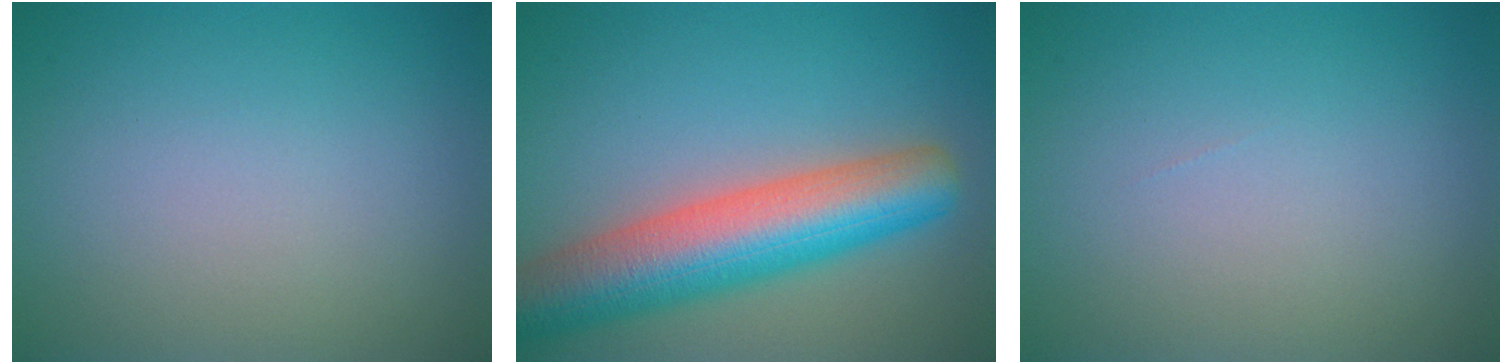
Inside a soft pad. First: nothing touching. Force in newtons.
{"total": 9.6, "press": 9.6, "slide": 0.3}
{"total": 0.0}